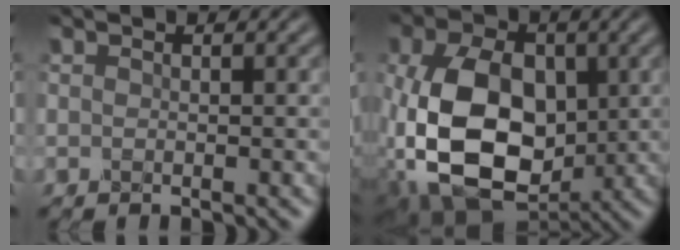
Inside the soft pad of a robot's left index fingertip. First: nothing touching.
{"total": 12.6, "force": [-1.5, 8.4, 9.2], "torque": [-0.205, -0.022, -0.024]}